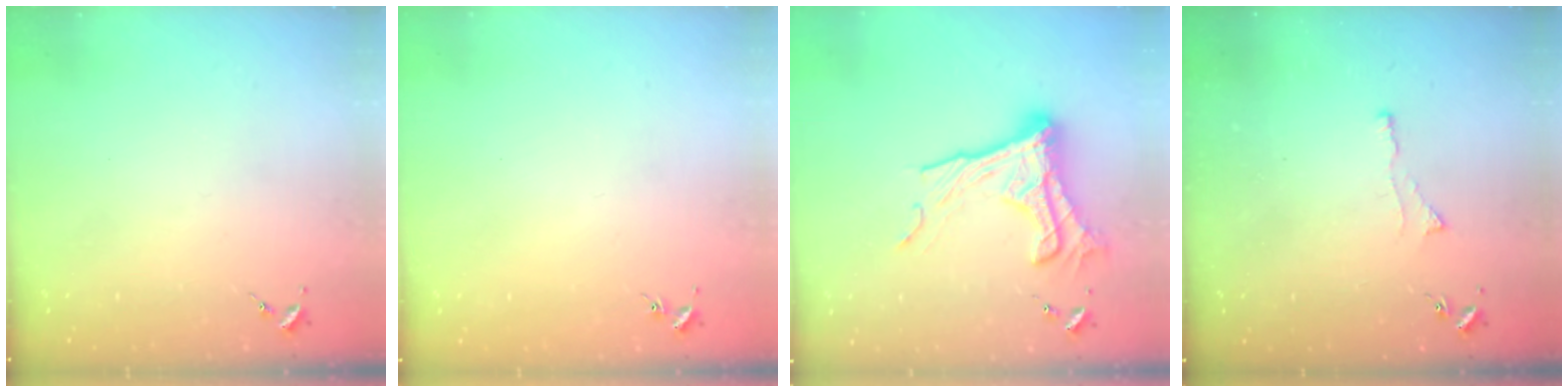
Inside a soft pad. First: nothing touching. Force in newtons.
{"total": 0.8, "press": 0.8, "slide": 0.2}
{"total": 20.0, "press": 20.0, "slide": 1.1}
{"total": 3.0, "press": 2.9, "slide": 0.5}